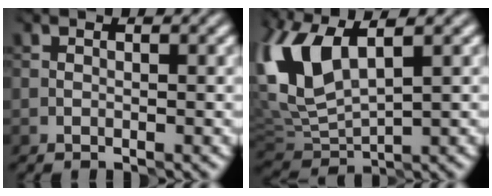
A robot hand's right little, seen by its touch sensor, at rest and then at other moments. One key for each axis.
{"total": 7.6, "fx": 2.9, "fy": 3.5, "fz": 6.1, "tx": -0.147, "ty": 0.007, "tz": 0.061}